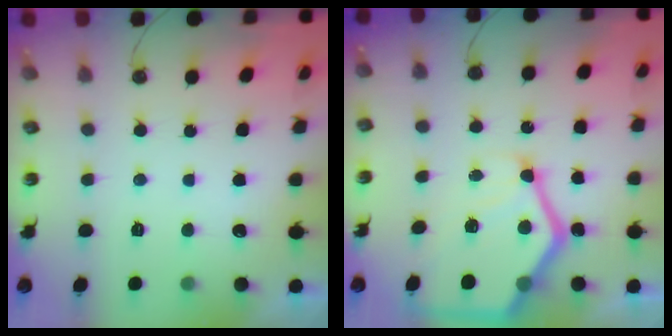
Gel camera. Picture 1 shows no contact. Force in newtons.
{"total": 19.0, "press": 18.9, "slide": 1.9}